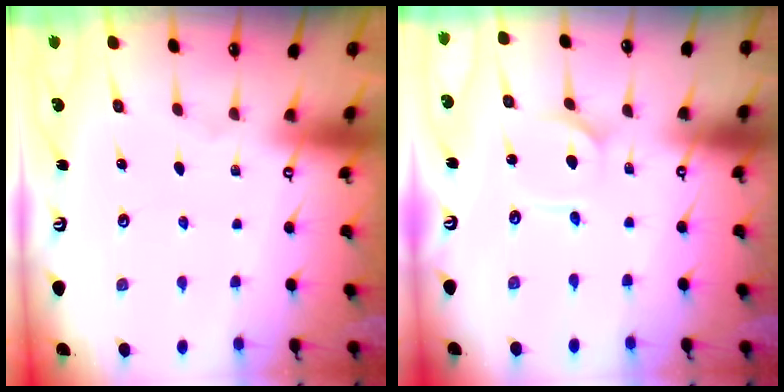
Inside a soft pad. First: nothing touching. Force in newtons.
{"total": 2.4, "press": 2.4, "slide": 0.3}